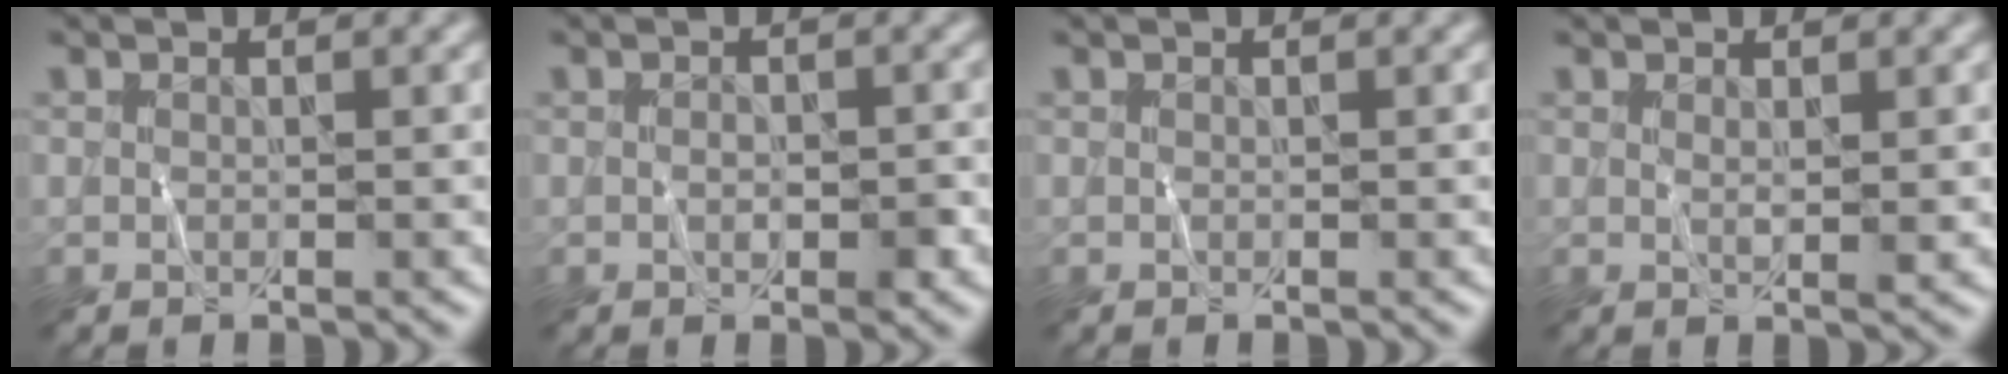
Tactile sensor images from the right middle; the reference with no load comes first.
{"total": 1.9, "force": [-0.4, 1.0, 1.5], "torque": [-0.023, 0.000, -0.007]}
{"total": 0.0}
{"total": 1.0, "force": [0.4, 0.1, 0.9], "torque": [-0.015, -0.003, 0.006]}